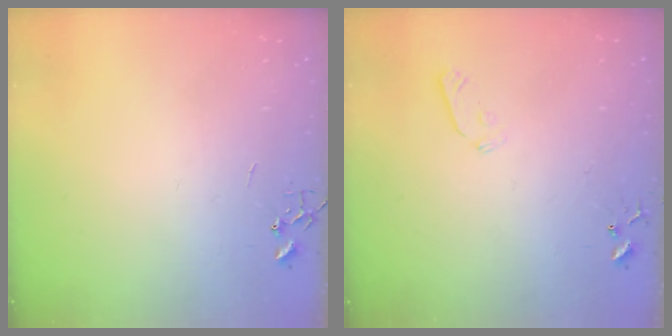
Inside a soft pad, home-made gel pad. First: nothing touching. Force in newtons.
{"total": 5.4, "press": 5.4, "slide": 0.8}